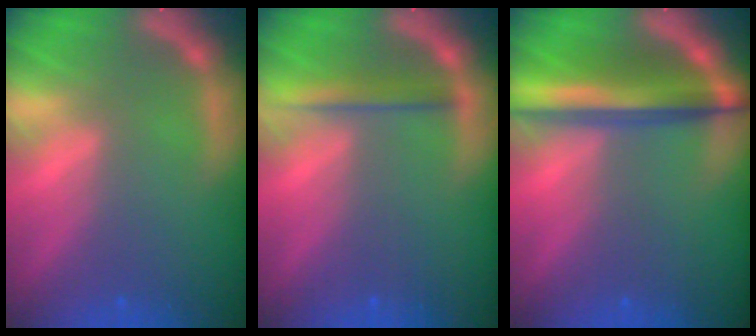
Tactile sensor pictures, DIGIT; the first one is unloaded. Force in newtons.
{"total": 2.5}
{"total": 7.1}